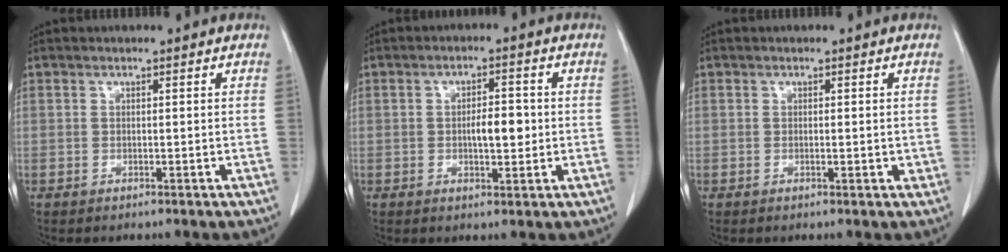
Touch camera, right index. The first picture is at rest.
{"total": 4.6, "force": [-0.3, 1.6, 4.2], "torque": [-0.069, 0.002, -0.002]}
{"total": 1.4, "force": [-0.1, 0.4, 1.3], "torque": [-0.021, -0.004, 0.000]}